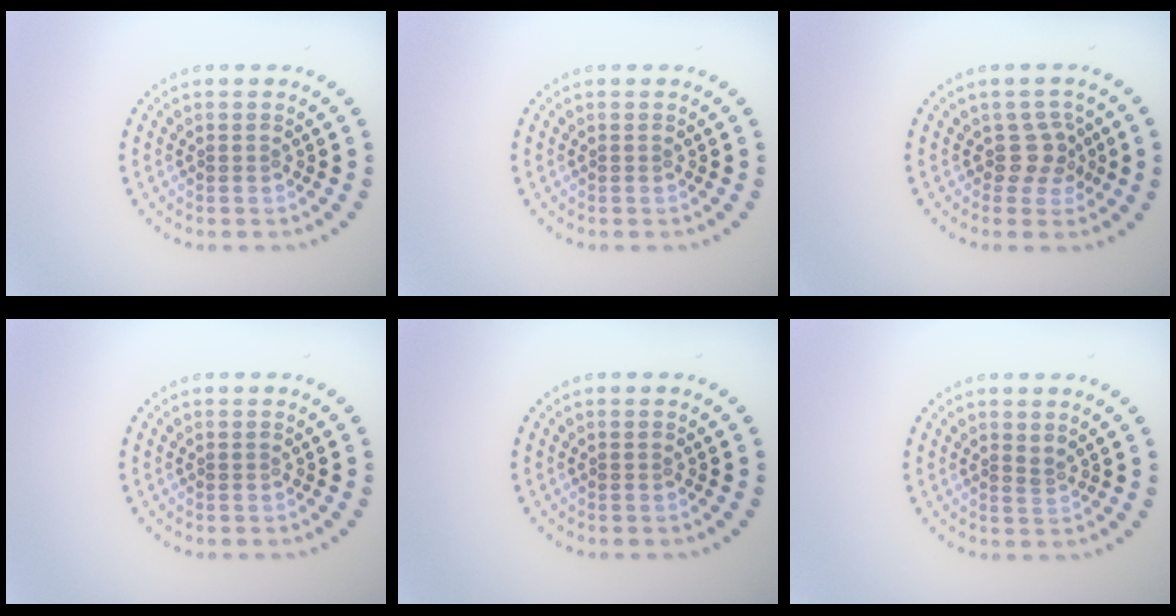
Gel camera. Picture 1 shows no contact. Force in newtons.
{"total": 0.0}
{"total": 2.2, "press": 1.6, "slide": 1.5}
{"total": 0.0}
{"total": 0.0}
{"total": 0.6, "press": 0.2, "slide": 0.5}